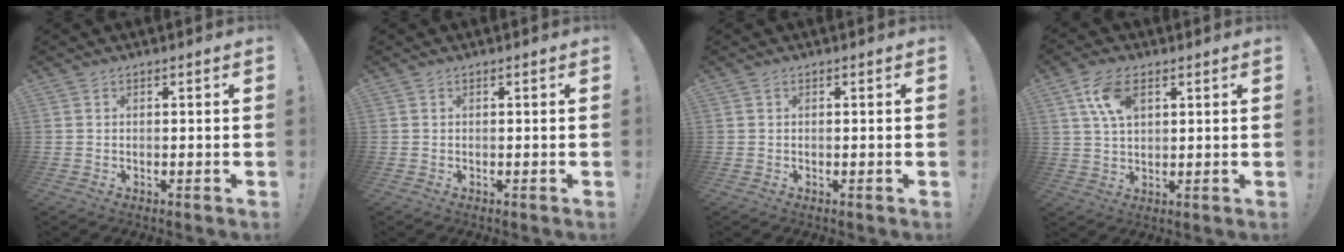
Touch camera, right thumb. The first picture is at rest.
{"total": 0.0}
{"total": 0.0}
{"total": 9.0, "force": [3.6, 5.1, 6.4], "torque": [-0.121, -0.001, 0.070]}